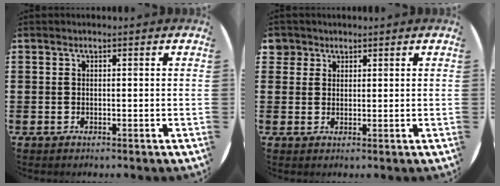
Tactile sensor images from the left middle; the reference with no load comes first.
{"total": 2.2, "force": [1.6, 1.4, -0.1], "torque": [0.004, 0.004, 0.031]}